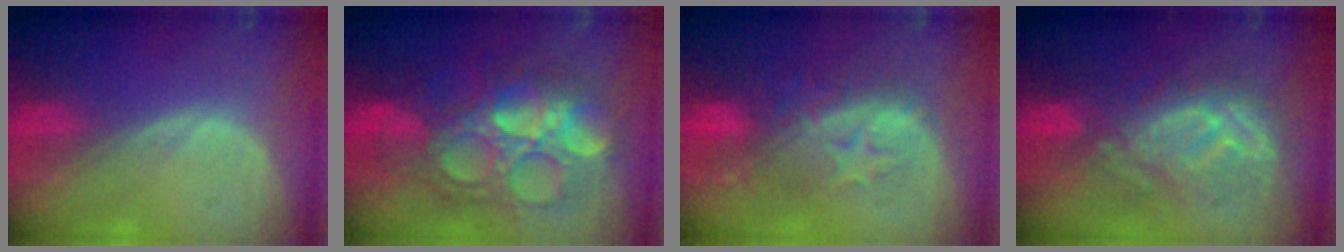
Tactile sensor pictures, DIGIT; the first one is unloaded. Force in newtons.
{"total": 13.6, "press": 13.5, "slide": 1.5}
{"total": 10.1, "press": 8.8, "slide": 4.9}
{"total": 10.0, "press": 9.8, "slide": 1.4}